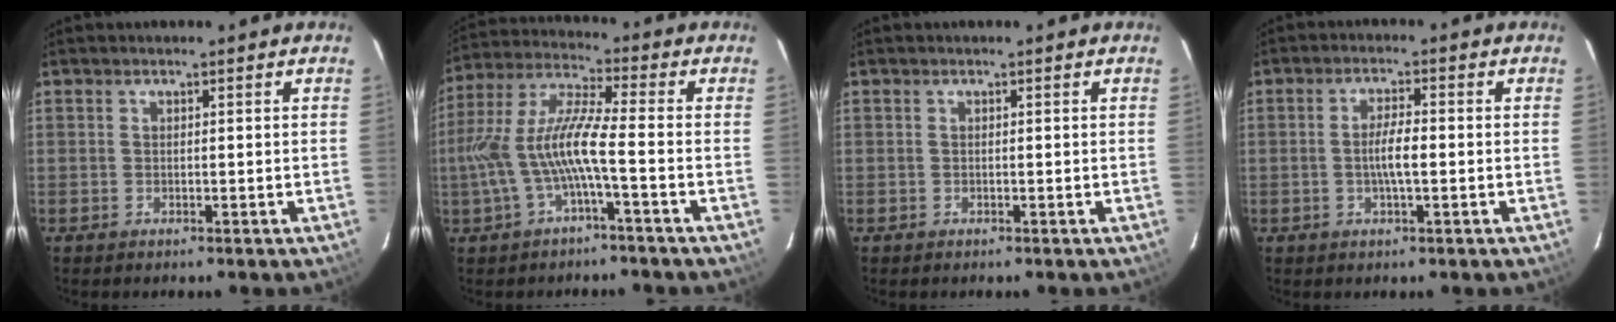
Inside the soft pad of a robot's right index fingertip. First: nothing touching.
{"total": 10.7, "force": [-2.9, 1.1, 10.2], "torque": [-0.219, 0.006, -0.050]}
{"total": 0.0}
{"total": 4.1, "force": [-0.7, 0.7, 4.0], "torque": [-0.073, 0.000, -0.010]}